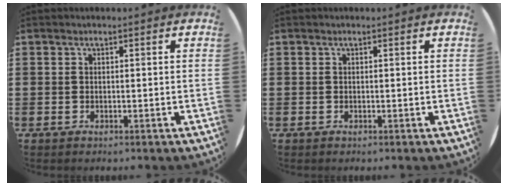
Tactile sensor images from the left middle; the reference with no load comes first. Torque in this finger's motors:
{"motor_torque": [0.00, 0.00, 0.00, 0.01]}